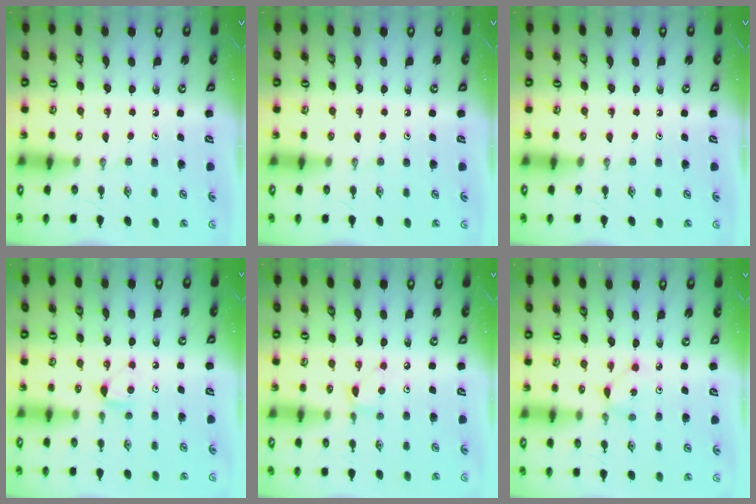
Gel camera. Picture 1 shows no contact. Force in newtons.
{"total": 0.0}
{"total": 0.0}
{"total": 6.1, "press": 6.0, "slide": 0.8}
{"total": 4.7, "press": 4.6, "slide": 0.6}
{"total": 1.3, "press": 1.3, "slide": 0.2}